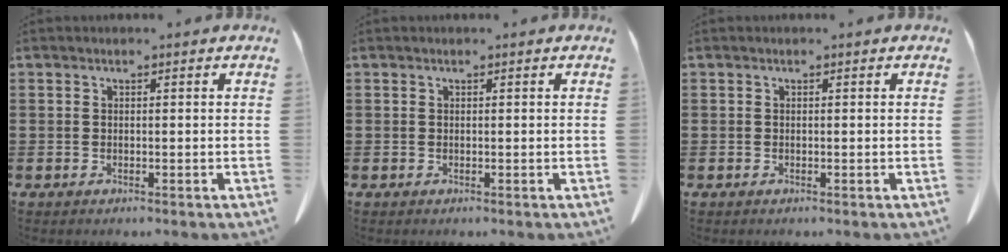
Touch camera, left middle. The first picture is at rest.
{"total": 0.0}
{"total": 0.0}